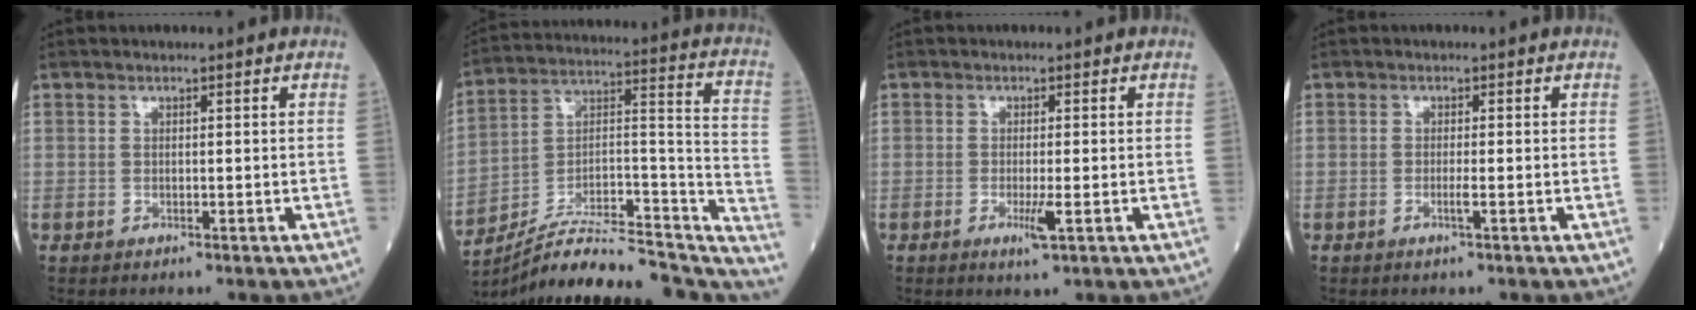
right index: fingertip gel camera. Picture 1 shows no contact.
{"total": 24.5, "force": [-21.4, 5.2, 10.8], "torque": [-0.123, 0.050, -0.320]}
{"total": 2.6, "force": [-0.9, 0.0, 2.4], "torque": [-0.044, -0.006, -0.016]}
{"total": 1.2, "force": [-0.5, -0.2, 1.1], "torque": [-0.024, -0.002, -0.011]}